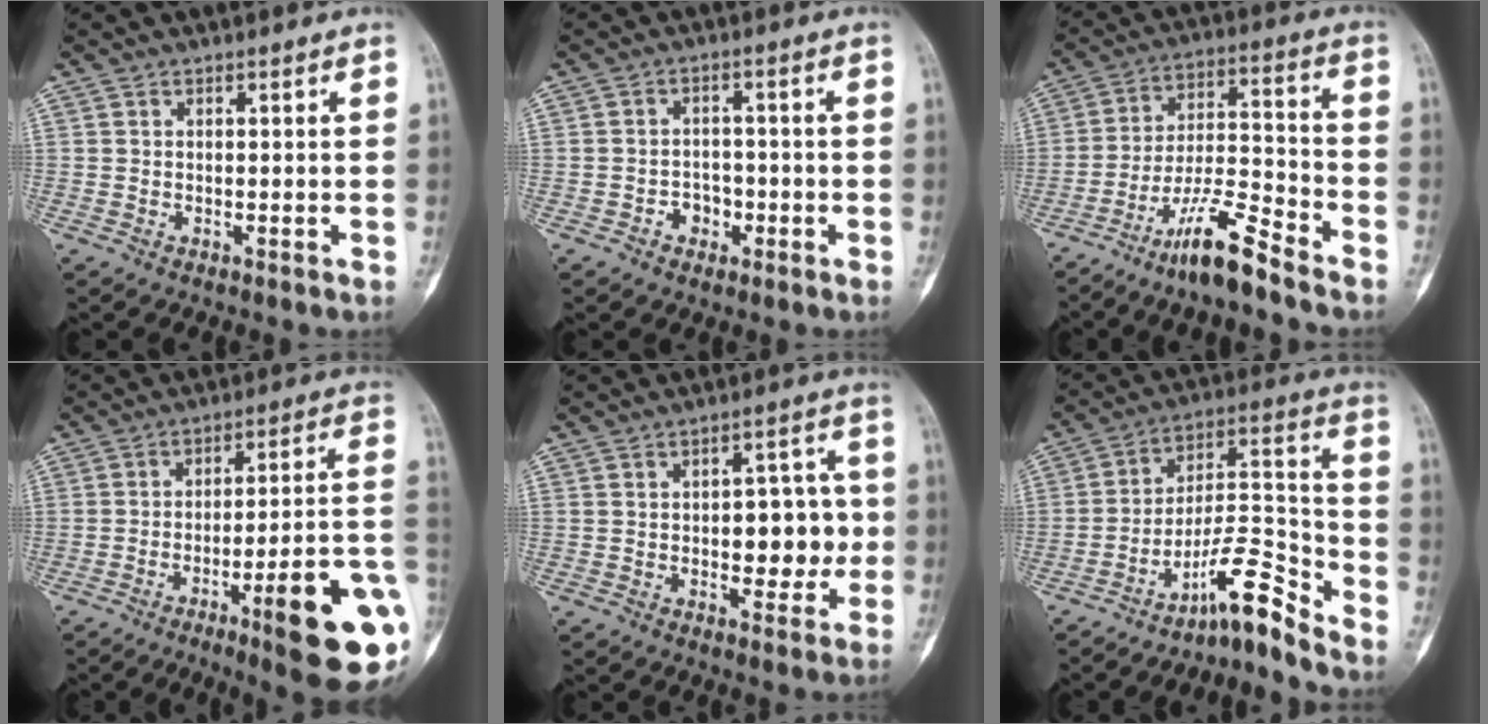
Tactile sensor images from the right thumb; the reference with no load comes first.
{"total": 3.7, "force": [-1.6, 3.0, 1.5], "torque": [-0.001, 0.017, -0.028]}
{"total": 12.1, "force": [-9.2, 1.7, 7.8], "torque": [-0.140, 0.069, -0.168]}
{"total": 19.8, "force": [-7.0, 3.2, 18.3], "torque": [-0.197, 0.026, -0.092]}
{"total": 10.4, "force": [-0.5, 5.8, 8.6], "torque": [-0.066, 0.018, -0.004]}
{"total": 10.9, "force": [-8.8, 1.4, 6.2], "torque": [-0.102, 0.109, -0.152]}